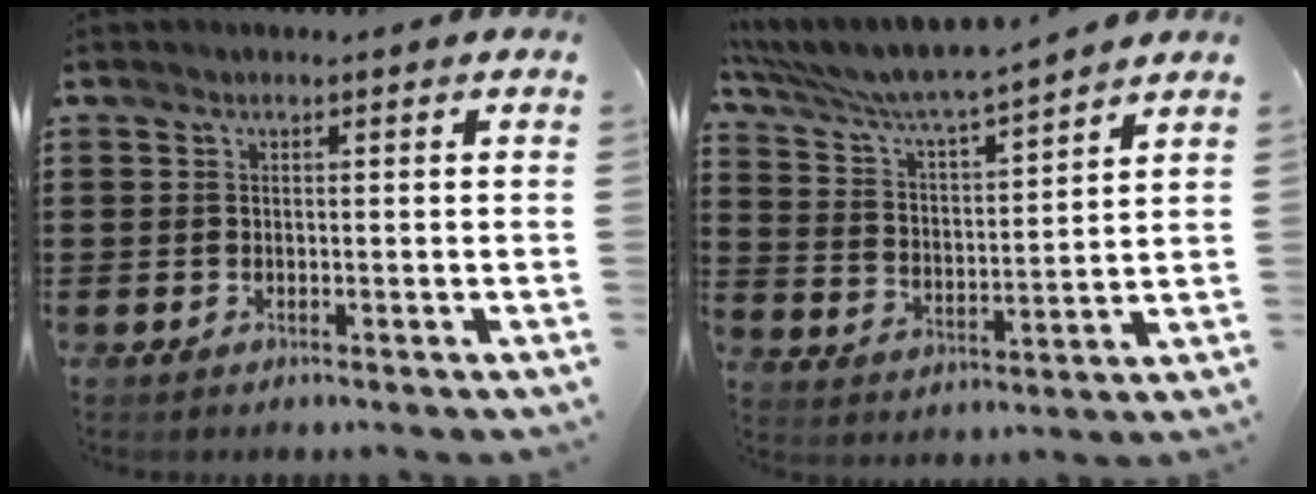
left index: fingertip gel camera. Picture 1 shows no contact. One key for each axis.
{"total": 5.6, "fx": 5.3, "fy": -0.3, "fz": 1.9, "tx": -0.061, "ty": -0.038, "tz": 0.085}